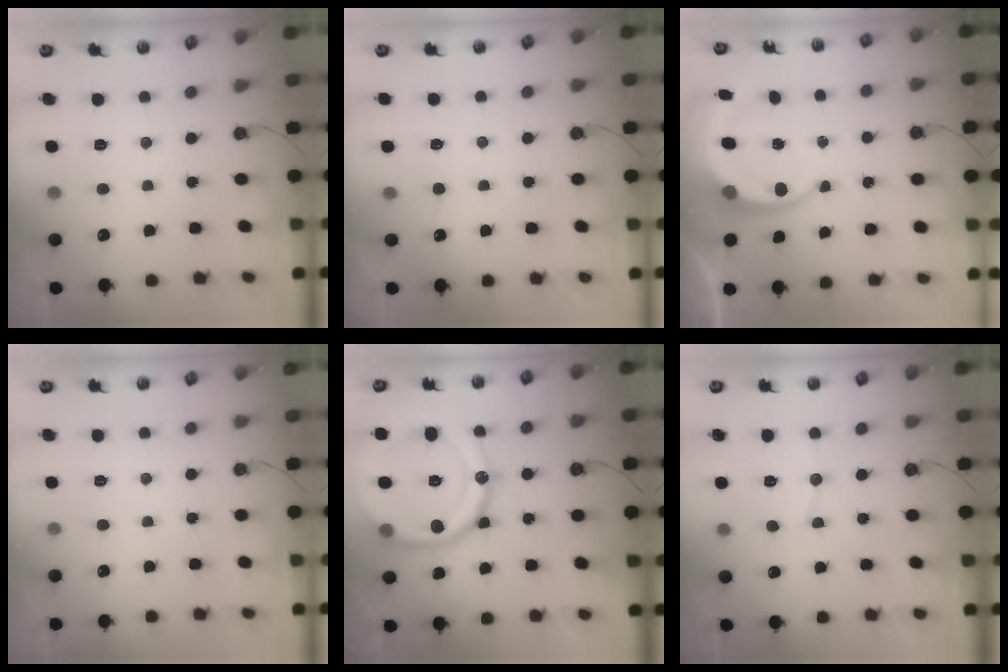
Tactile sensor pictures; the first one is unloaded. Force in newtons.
{"total": 2.7, "press": 2.6, "slide": 0.3}
{"total": 7.7, "press": 7.5, "slide": 1.8}
{"total": 0.0}
{"total": 24.7, "press": 24.6, "slide": 2.7}
{"total": 7.0, "press": 7.0, "slide": 0.4}